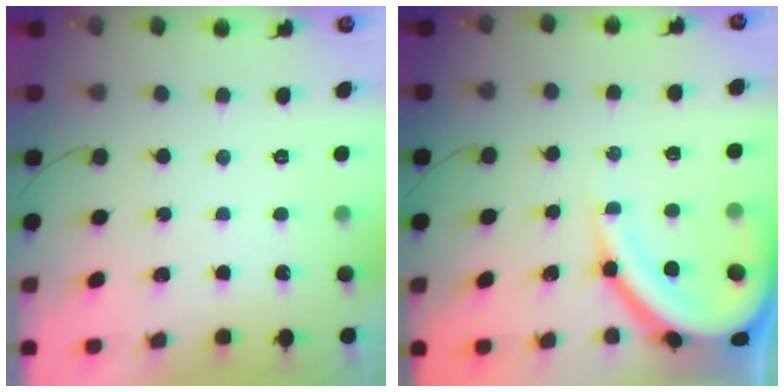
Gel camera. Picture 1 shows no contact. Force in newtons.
{"total": 13.6, "press": 13.5, "slide": 1.3}